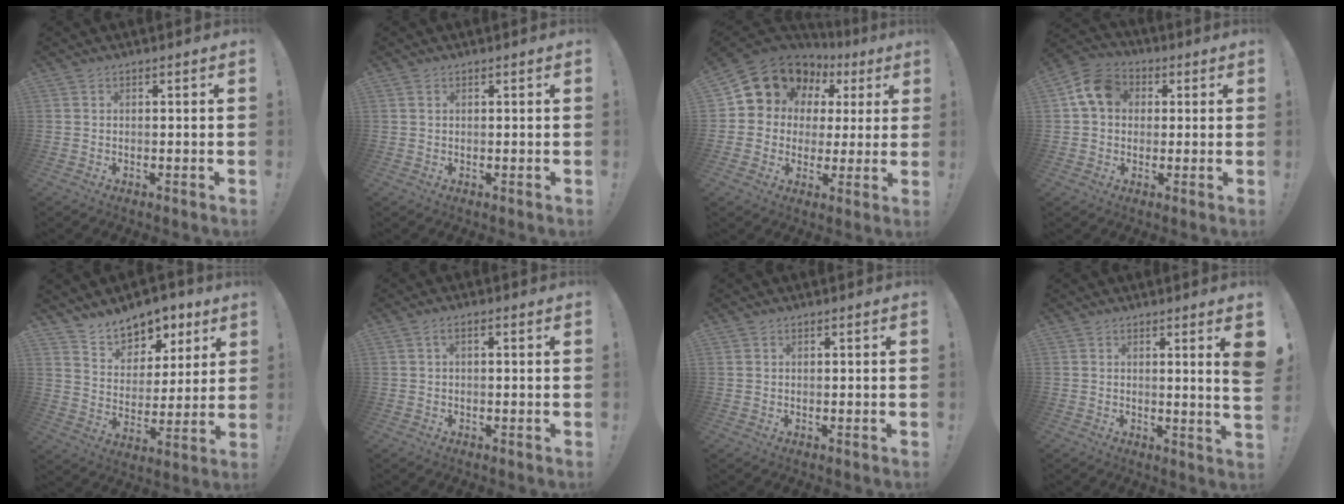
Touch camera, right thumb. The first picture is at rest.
{"total": 0.6, "force": [0.3, 0.5, 0.3], "torque": [0.002, -0.001, 0.004]}
{"total": 12.1, "force": [6.6, 9.5, 3.8], "torque": [-0.059, -0.051, 0.133]}
{"total": 10.9, "force": [3.0, 8.5, 6.0], "torque": [-0.091, 0.008, 0.062]}
{"total": 10.5, "force": [8.5, 5.7, 2.3], "torque": [-0.033, -0.068, 0.161]}
{"total": 1.5, "force": [-0.3, 0.5, 1.4], "torque": [-0.026, 0.006, -0.007]}
{"total": 0.6, "force": [0.4, 0.3, 0.2], "torque": [-0.006, 0.002, 0.009]}
{"total": 5.6, "force": [1.9, -0.6, 5.2], "torque": [-0.065, -0.024, 0.028]}